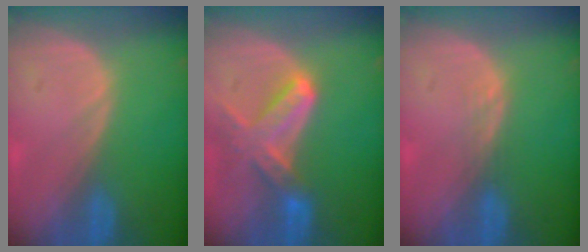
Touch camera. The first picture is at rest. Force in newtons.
{"total": 7.4, "press": 6.7, "slide": 3.2}
{"total": 1.1, "press": 1.1, "slide": 0.1}